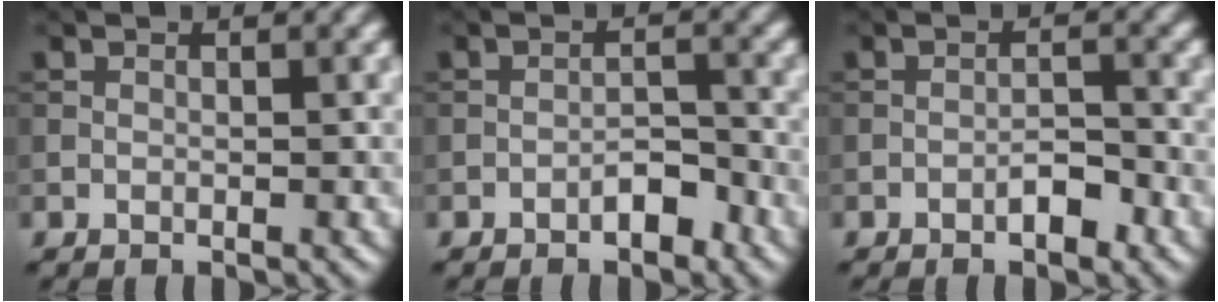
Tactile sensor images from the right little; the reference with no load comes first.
{"total": 2.1, "force": [-1.4, 0.8, 1.4], "torque": [-0.016, 0.008, -0.025]}
{"total": 2.1, "force": [-1.3, 0.7, 1.6], "torque": [-0.022, 0.006, -0.022]}